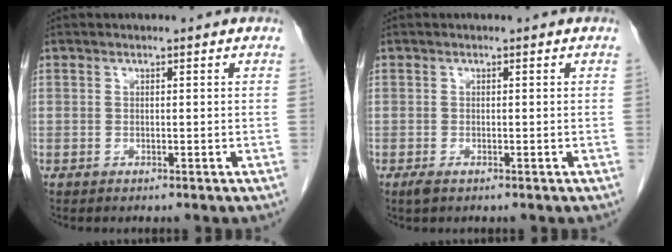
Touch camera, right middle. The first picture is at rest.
{"total": 1.2, "force": [-0.7, 0.4, 0.8], "torque": [-0.020, -0.003, -0.009]}